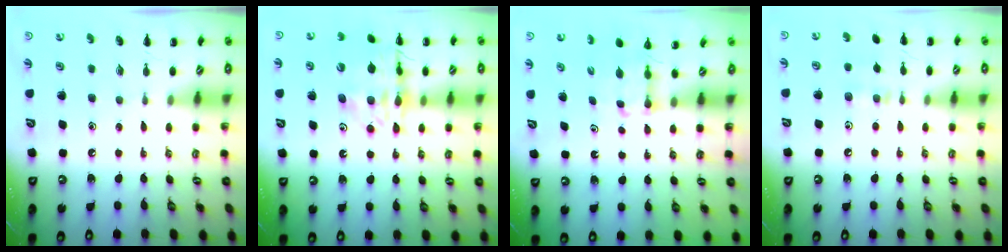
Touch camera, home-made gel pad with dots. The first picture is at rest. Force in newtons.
{"total": 17.3, "press": 17.1, "slide": 2.6}
{"total": 2.7, "press": 2.5, "slide": 1.1}
{"total": 6.8, "press": 6.6, "slide": 1.5}